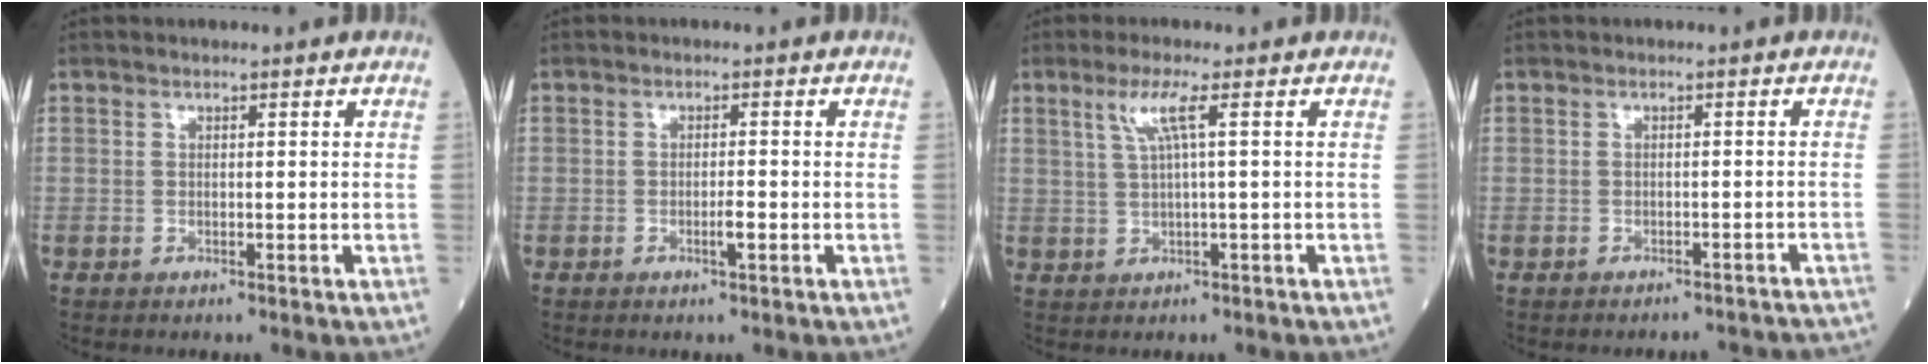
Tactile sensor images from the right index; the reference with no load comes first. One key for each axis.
{"total": 1.7, "fx": -0.6, "fy": 0.2, "fz": 1.5, "tx": -0.024, "ty": 0.000, "tz": -0.010}
{"total": 3.5, "fx": 1.2, "fy": -0.6, "fz": 3.2, "tx": -0.072, "ty": 0.006, "tz": 0.026}
{"total": 8.8, "fx": -8.3, "fy": 2.2, "fz": 1.9, "tx": -0.017, "ty": 0.003, "tz": -0.080}